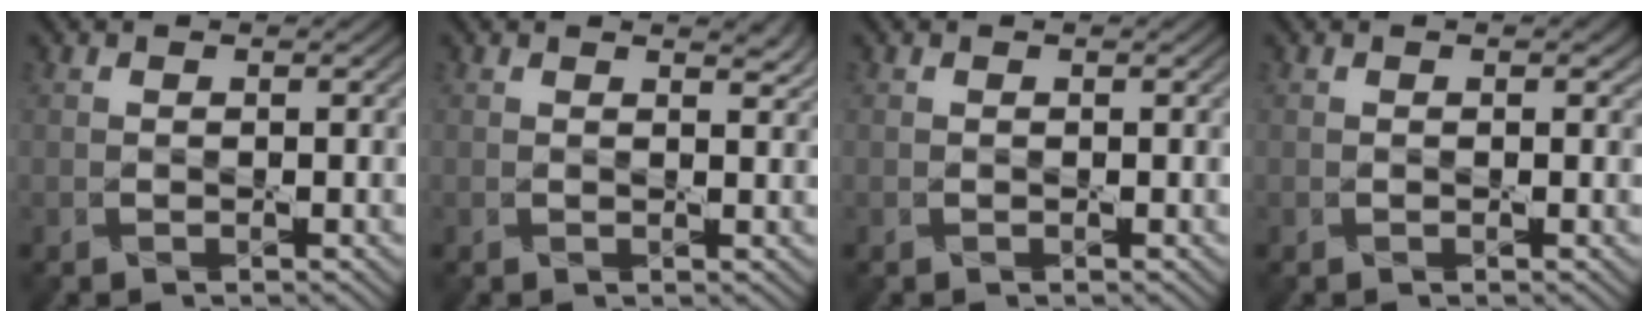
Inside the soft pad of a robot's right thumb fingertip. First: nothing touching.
{"total": 1.4, "force": [1.2, 0.2, 0.6], "torque": [-0.011, -0.007, 0.019]}
{"total": 0.0}
{"total": 0.0}